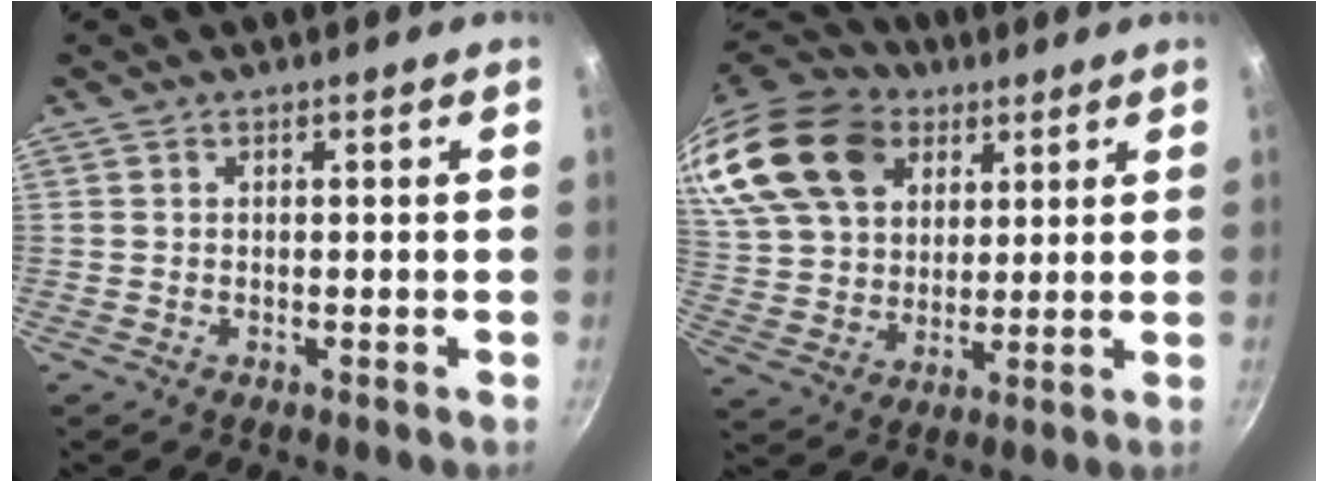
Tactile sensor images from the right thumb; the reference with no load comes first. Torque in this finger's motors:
{"motor_torque": [-0.24, 3.29, 0.60, -0.38, 0.19]}